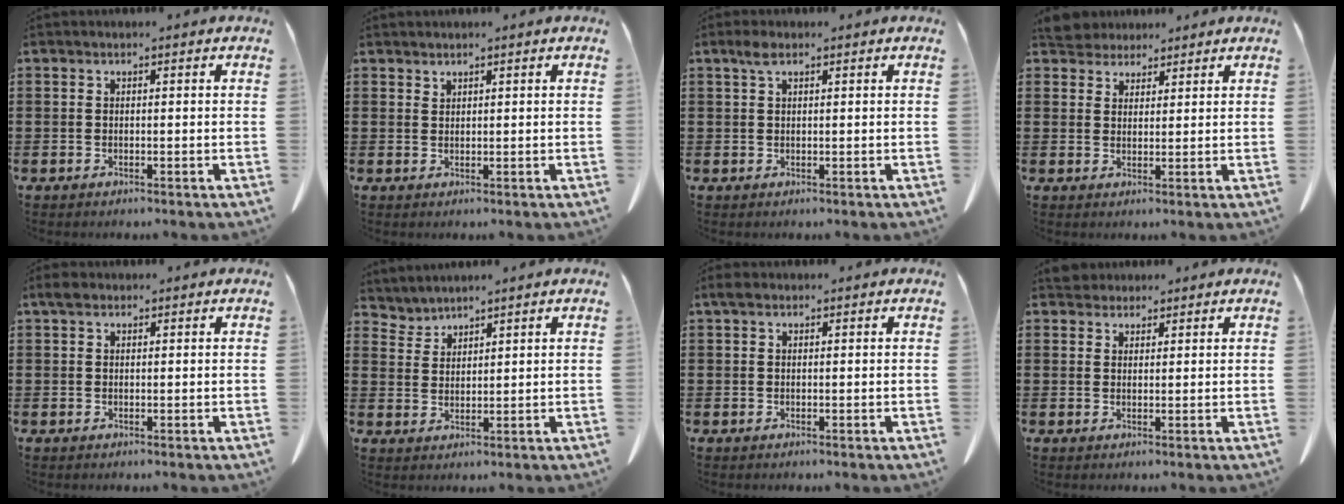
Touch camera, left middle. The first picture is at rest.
{"total": 1.0, "force": [1.0, 0.1, 0.1], "torque": [-0.004, -0.001, 0.021]}
{"total": 1.8, "force": [0.8, 0.7, 1.4], "torque": [-0.031, 0.003, 0.014]}
{"total": 4.1, "force": [3.8, 1.2, 0.4], "torque": [-0.022, -0.008, 0.075]}
{"total": 1.3, "force": [0.7, 0.8, 0.8], "torque": [-0.019, 0.006, 0.012]}
{"total": 2.4, "force": [2.4, 0.1, -0.4], "torque": [-0.001, -0.009, 0.047]}
{"total": 0.8, "force": [0.2, 0.5, 0.6], "torque": [-0.014, 0.006, 0.003]}
{"total": 2.4, "force": [2.2, 1.0, 0.2], "torque": [-0.002, -0.001, 0.043]}